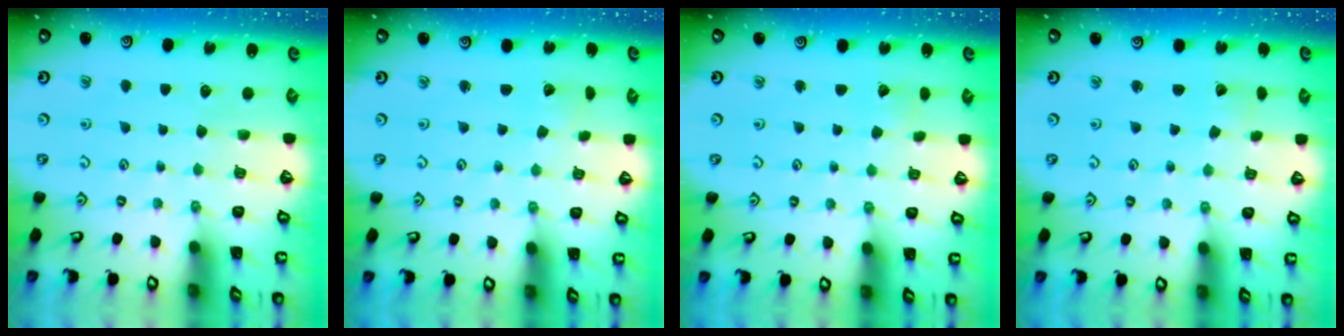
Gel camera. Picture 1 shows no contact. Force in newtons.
{"total": 1.7, "press": 1.7, "slide": 0.1}
{"total": 2.7, "press": 2.6, "slide": 0.3}
{"total": 0.0}